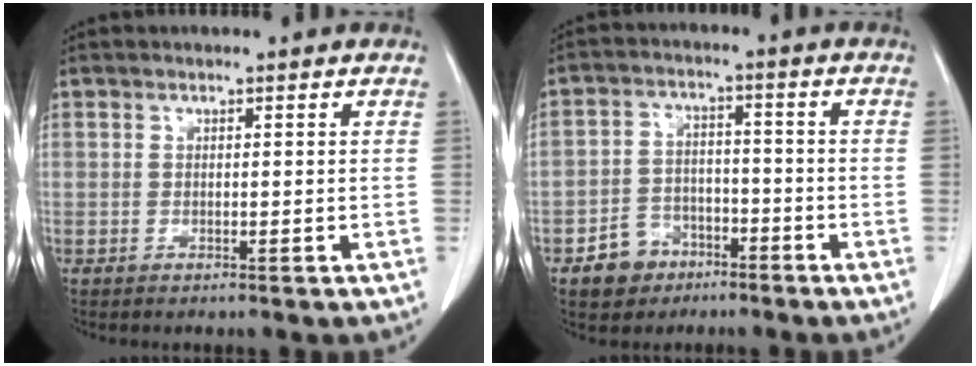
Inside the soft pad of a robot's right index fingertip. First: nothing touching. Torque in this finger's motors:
{"motor_torque": [-0.35, 0.00, -0.80, -0.21]}